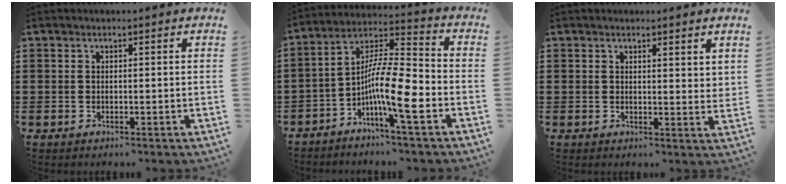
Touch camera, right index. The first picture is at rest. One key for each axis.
{"total": 10.6, "fx": -4.1, "fy": 1.9, "fz": 9.6, "tx": -0.190, "ty": -0.012, "tz": -0.077}
{"total": 1.7, "fx": 1.5, "fy": 0.5, "fz": 0.6, "tx": -0.014, "ty": 0.004, "tz": 0.029}